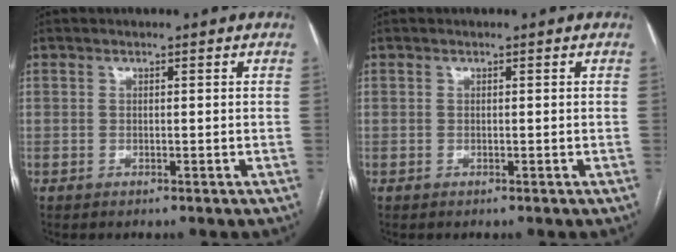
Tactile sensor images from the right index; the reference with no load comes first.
{"total": 0.0}